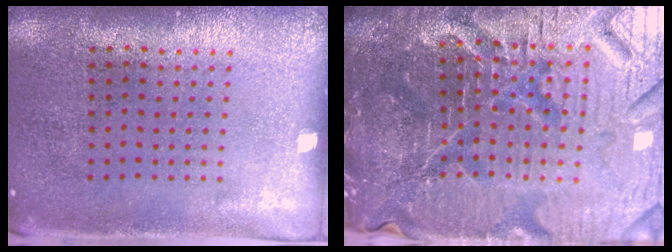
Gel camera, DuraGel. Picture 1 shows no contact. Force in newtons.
{"total": 7.3, "press": 6.5, "slide": 3.4}